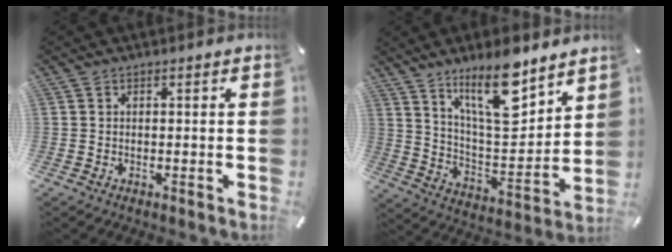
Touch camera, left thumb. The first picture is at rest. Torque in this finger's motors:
{"motor_torque": [2.90, 2.11, 1.65, -1.12, 0.52]}